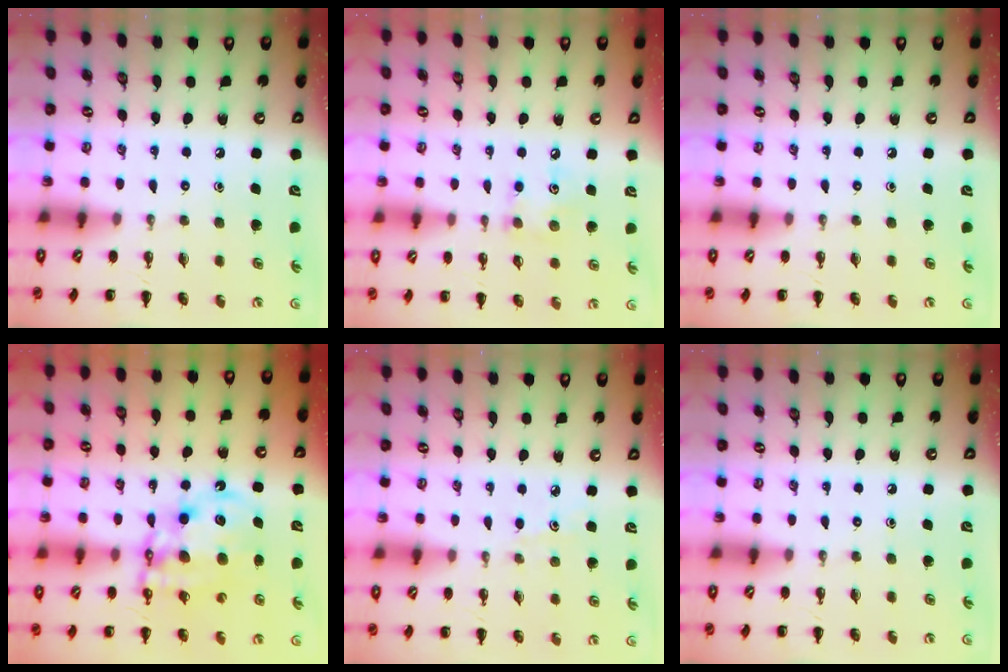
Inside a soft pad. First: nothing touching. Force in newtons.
{"total": 5.8, "press": 5.8, "slide": 0.5}
{"total": 0.0}
{"total": 12.5, "press": 12.0, "slide": 3.5}
{"total": 2.8, "press": 2.6, "slide": 0.9}
{"total": 0.0}